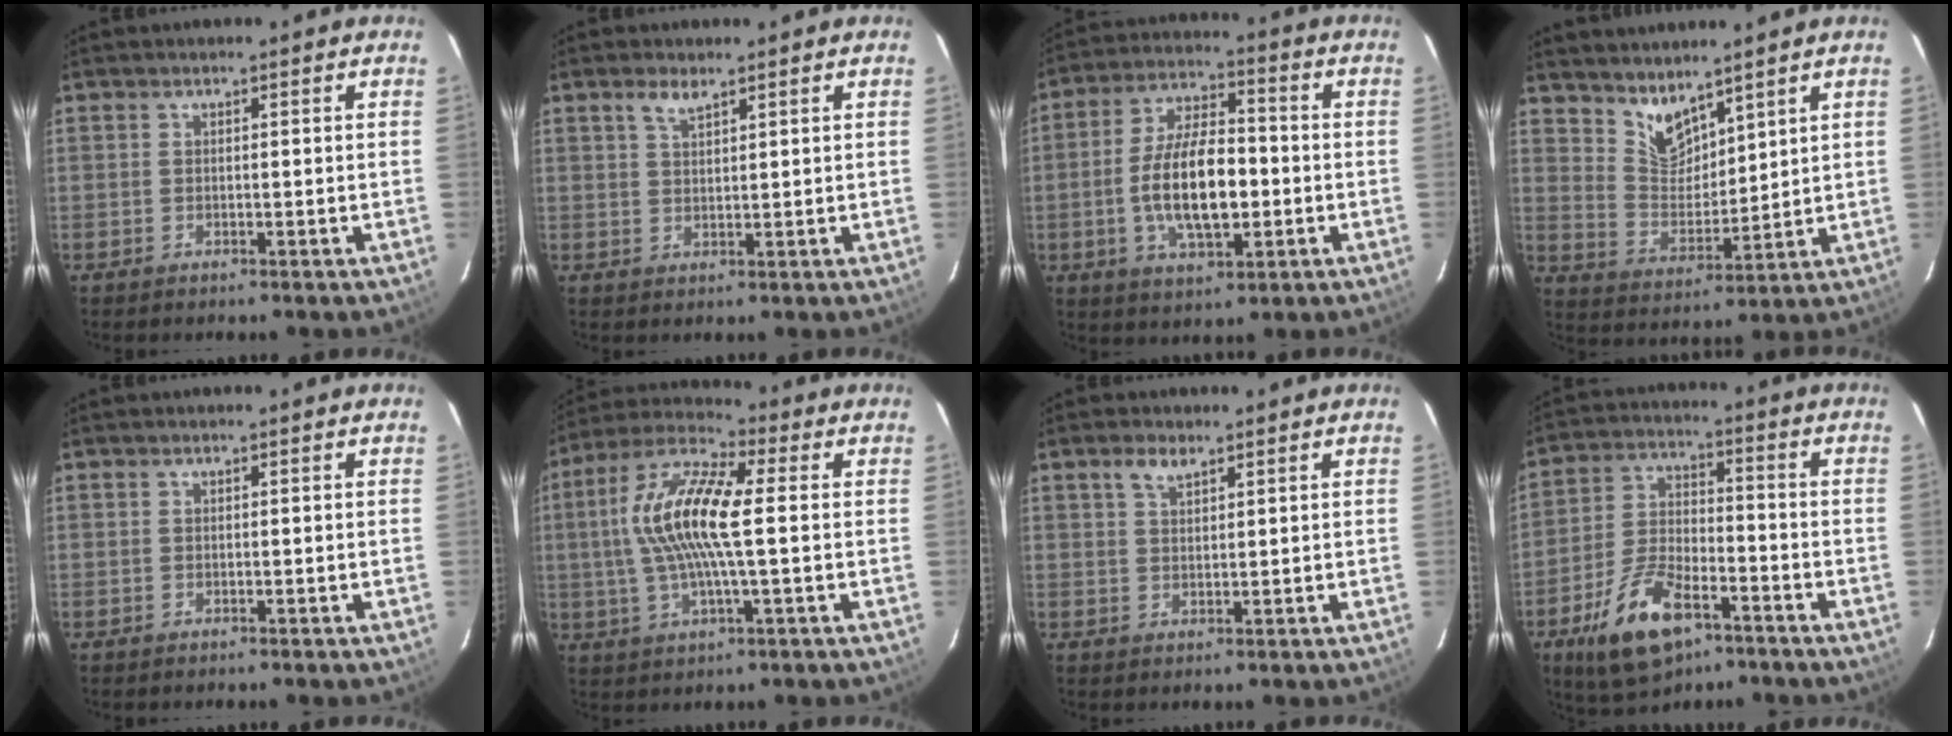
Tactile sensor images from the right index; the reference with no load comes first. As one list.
[{"total": 2.6, "force": [1.8, 0.9, 1.6], "torque": [-0.029, 0.005, 0.036]}, {"total": 13.5, "force": [-2.3, 5.9, 11.9], "torque": [-0.232, 0.005, -0.036]}, {"total": 7.6, "force": [6.3, 3.1, 3.0], "torque": [-0.046, -0.003, 0.129]}, {"total": 0.0}, {"total": 14.5, "force": [1.2, 3.6, 14.0], "torque": [-0.277, 0.016, 0.010]}, {"total": 2.8, "force": [1.8, 1.3, 1.6], "torque": [-0.028, 0.007, 0.036]}, {"total": 14.4, "force": [-8.3, 6.5, 9.9], "torque": [-0.209, -0.009, -0.147]}]